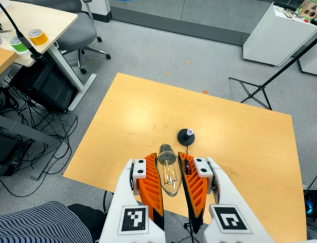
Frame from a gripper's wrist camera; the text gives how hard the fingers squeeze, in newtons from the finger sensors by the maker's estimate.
{"total": 22.6, "left": 25.2, "right": 19.9}